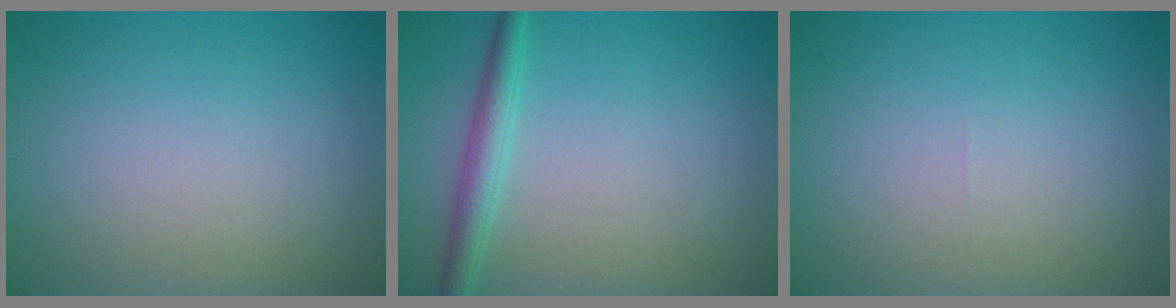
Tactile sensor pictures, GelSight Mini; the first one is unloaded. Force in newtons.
{"total": 2.6, "press": 2.6, "slide": 0.0}
{"total": 0.0}